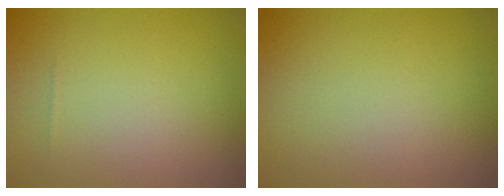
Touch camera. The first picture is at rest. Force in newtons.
{"total": 0.0}